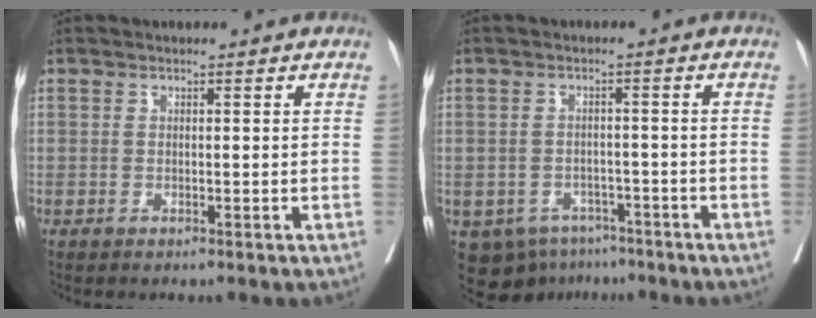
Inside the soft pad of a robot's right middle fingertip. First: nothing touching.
{"total": 8.8, "force": [-5.7, 6.2, 2.7], "torque": [-0.048, 0.004, -0.074]}